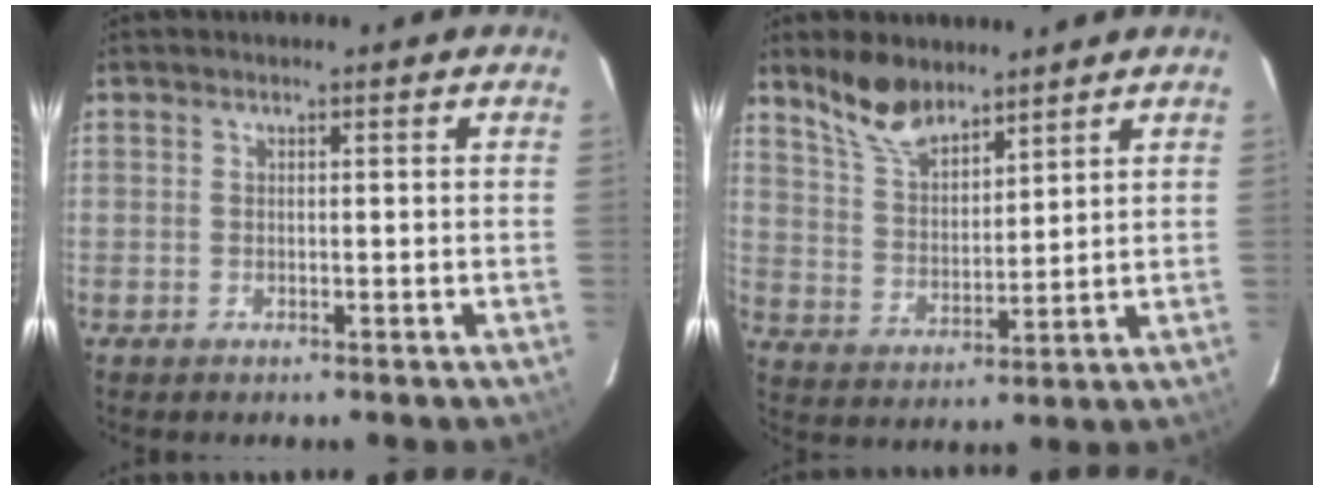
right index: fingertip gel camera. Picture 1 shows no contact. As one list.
[{"total": 9.3, "force": [7.5, 3.7, 4.2], "torque": [-0.082, 0.012, 0.150]}]